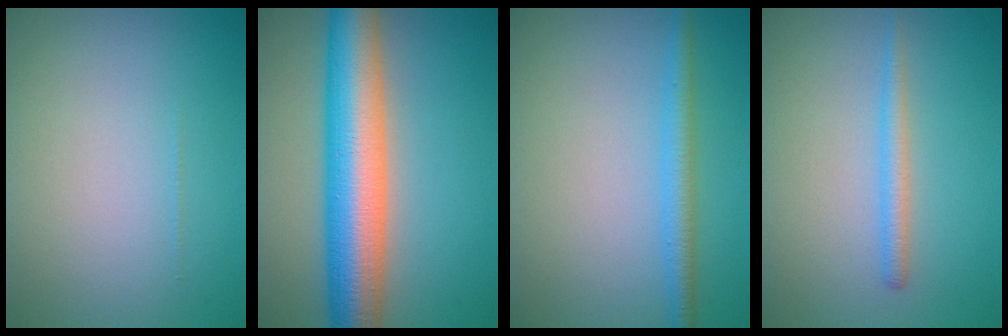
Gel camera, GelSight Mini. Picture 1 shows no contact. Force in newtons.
{"total": 10.3, "press": 10.3, "slide": 0.4}
{"total": 2.4, "press": 2.4, "slide": 0.2}
{"total": 1.7, "press": 1.7, "slide": 0.2}